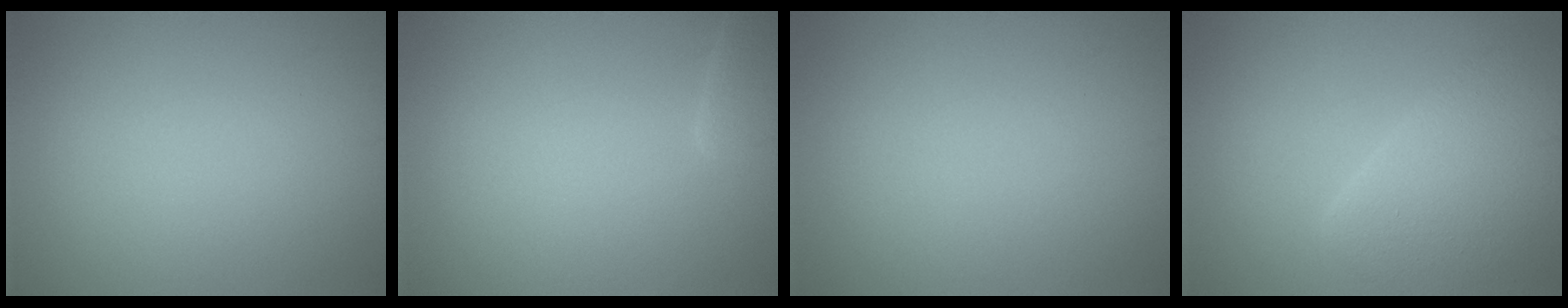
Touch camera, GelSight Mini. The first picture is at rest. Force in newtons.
{"total": 2.3, "press": 2.3, "slide": 0.2}
{"total": 0.0}
{"total": 5.5, "press": 5.5, "slide": 0.3}